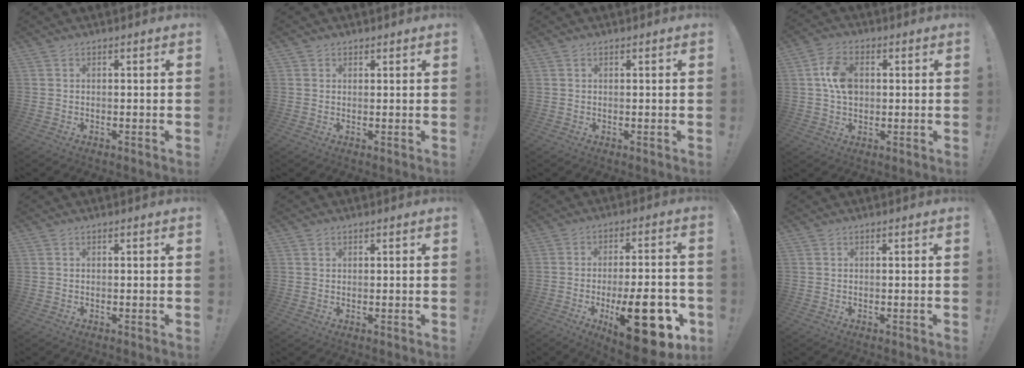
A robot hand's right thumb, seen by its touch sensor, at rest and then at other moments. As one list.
[{"total": 1.5, "force": [1.0, 1.2, 0.1], "torque": [0.004, -0.003, 0.017]}, {"total": 0.0}, {"total": 9.7, "force": [1.3, 6.8, 6.7], "torque": [-0.118, 0.010, 0.027]}, {"total": 0.0}, {"total": 0.7, "force": [0.4, 0.5, 0.2], "torque": [0.004, -0.001, 0.006]}, {"total": 23.3, "force": [-7.8, 8.8, 20.2], "torque": [-0.278, 0.042, -0.101]}, {"total": 0.0}]